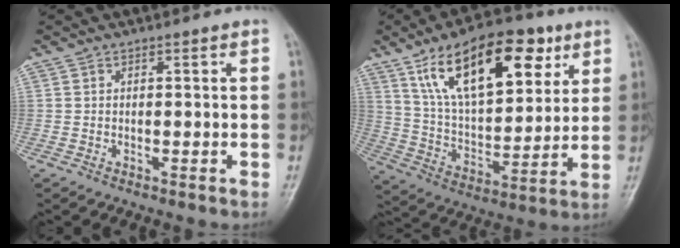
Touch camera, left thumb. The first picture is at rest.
{"total": 22.3, "force": [11.2, 10.8, 16.0], "torque": [-0.222, -0.032, 0.195]}